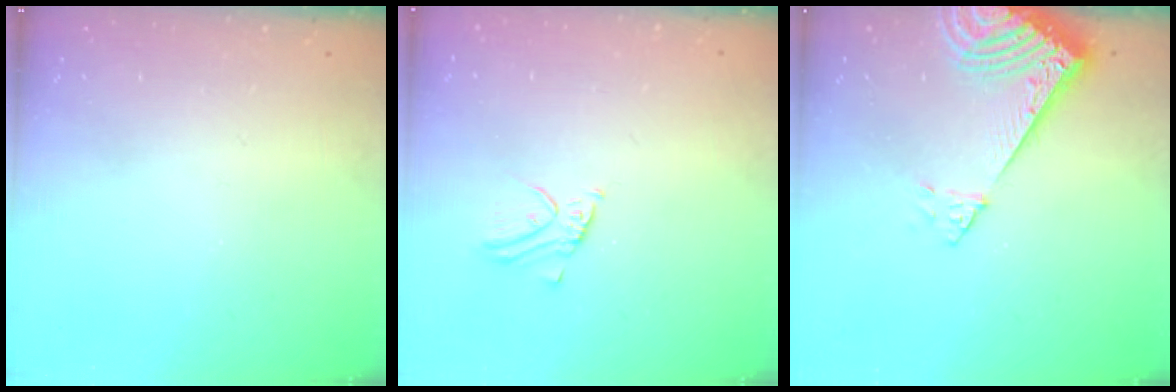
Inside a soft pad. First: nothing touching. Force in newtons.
{"total": 3.0, "press": 3.0, "slide": 0.1}
{"total": 9.0, "press": 8.9, "slide": 1.1}